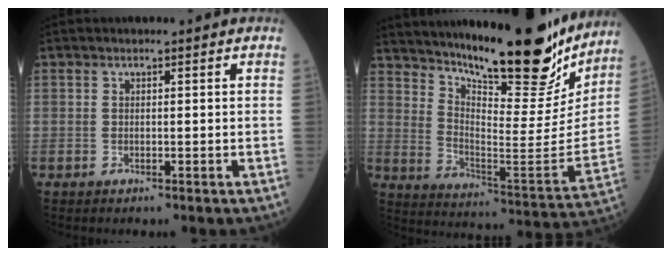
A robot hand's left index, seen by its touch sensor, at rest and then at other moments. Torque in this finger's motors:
{"motor_torque": [0.52, -0.39, 1.02, 0.21]}